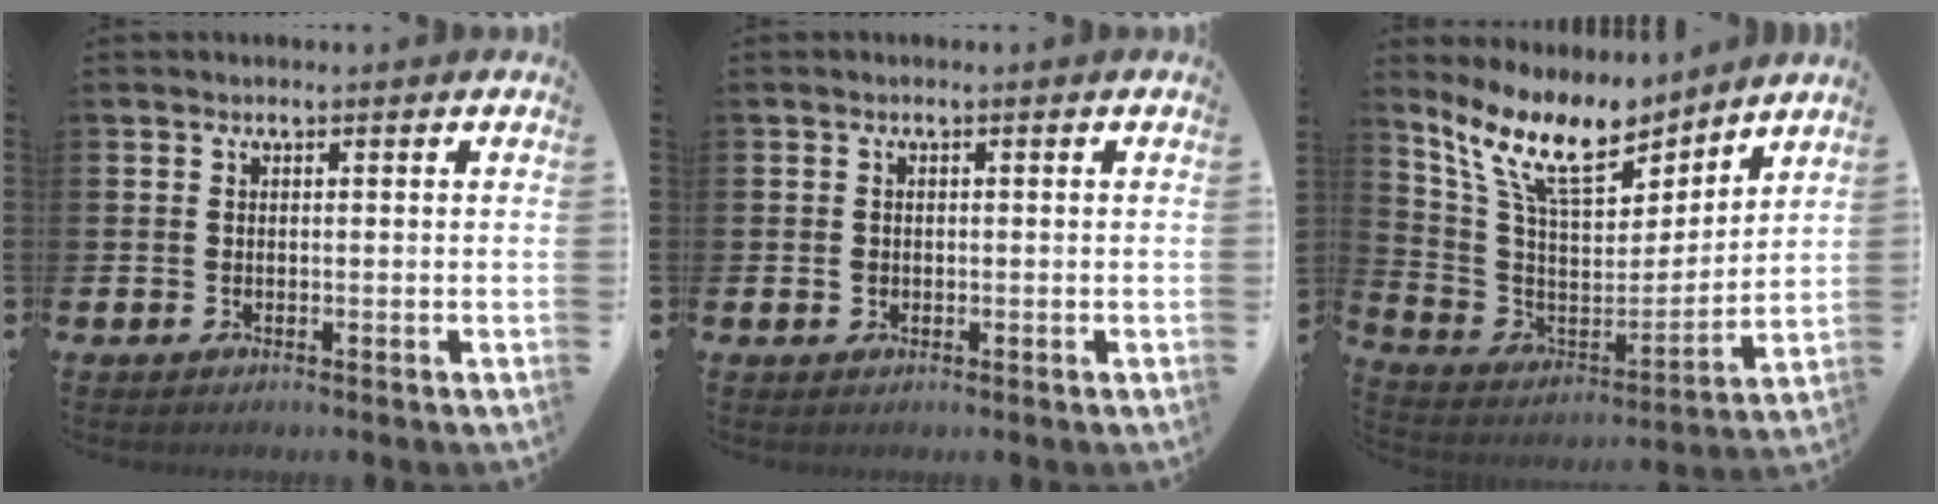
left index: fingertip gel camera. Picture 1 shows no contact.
{"total": 0.9, "force": [-0.6, 0.6, 0.0], "torque": [0.004, 0.005, -0.014]}
{"total": 13.0, "force": [10.6, 4.4, 6.0], "torque": [-0.155, -0.057, 0.191]}